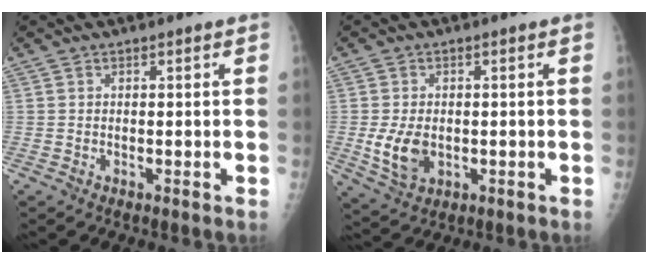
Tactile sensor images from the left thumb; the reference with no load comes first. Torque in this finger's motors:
{"motor_torque": [-0.14, 0.83, 0.72, -0.18, 0.07]}